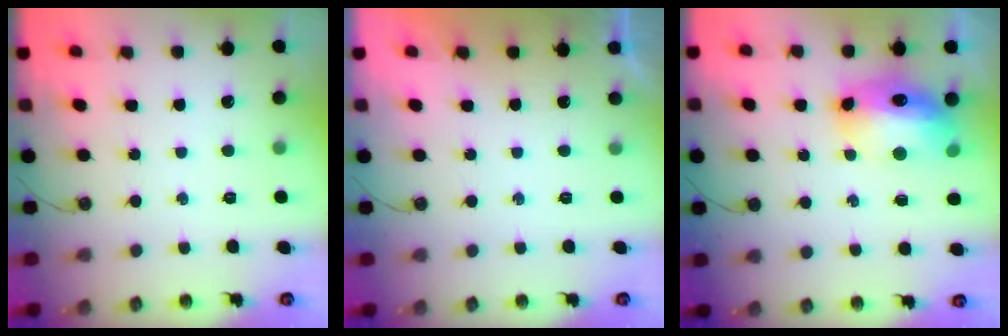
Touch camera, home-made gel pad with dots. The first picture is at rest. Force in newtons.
{"total": 0.0}
{"total": 14.1, "press": 14.0, "slide": 1.5}